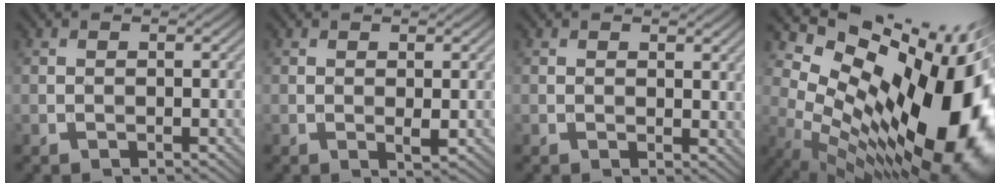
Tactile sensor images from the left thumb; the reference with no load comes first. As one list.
[{"total": 0.9, "force": [0.2, 0.3, 0.8], "torque": [-0.016, -0.004, 0.003]}, {"total": 1.5, "force": [1.0, 0.9, 0.8], "torque": [-0.011, -0.003, 0.019]}, {"total": 20.3, "force": [2.2, 11.3, 16.7], "torque": [-0.239, -0.039, 0.063]}]